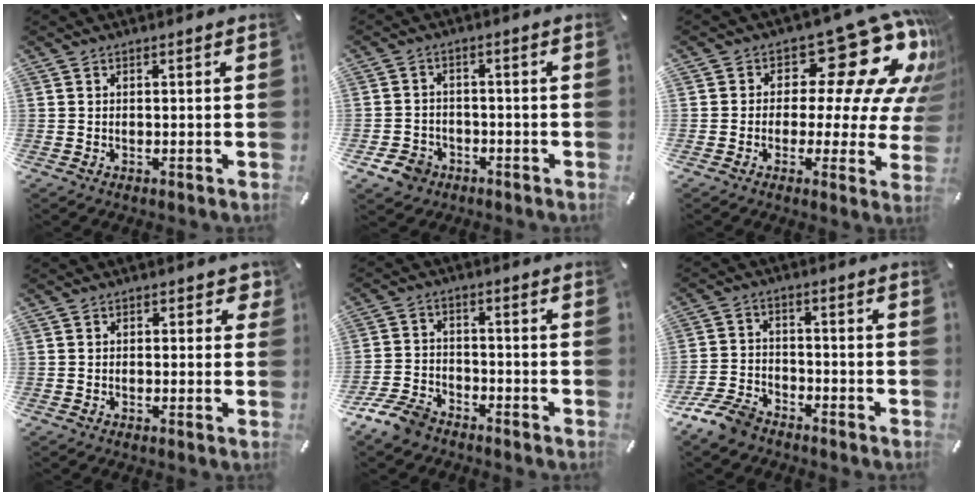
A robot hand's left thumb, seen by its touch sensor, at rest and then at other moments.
{"total": 5.6, "force": [-3.2, 4.3, 1.5], "torque": [-0.034, 0.018, -0.058]}
{"total": 19.4, "force": [9.7, 9.0, 14.1], "torque": [-0.190, -0.075, 0.158]}
{"total": 2.2, "force": [0.3, 1.6, 1.5], "torque": [-0.006, -0.001, -0.002]}
{"total": 8.1, "force": [-6.6, 3.7, 2.9], "torque": [-0.062, 0.033, -0.128]}
{"total": 8.5, "force": [-7.1, 3.7, 3.1], "torque": [-0.071, 0.031, -0.138]}